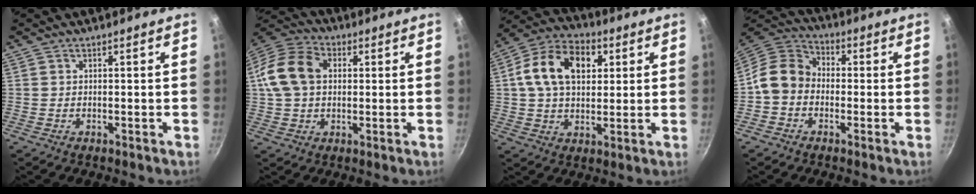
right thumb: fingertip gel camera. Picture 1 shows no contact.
{"total": 13.1, "force": [2.0, 9.4, 8.9], "torque": [-0.151, 0.021, 0.021]}
{"total": 15.1, "force": [3.9, 10.1, 10.5], "torque": [-0.160, 0.012, 0.051]}
{"total": 9.9, "force": [-1.7, 8.1, 5.5], "torque": [-0.076, 0.038, -0.057]}